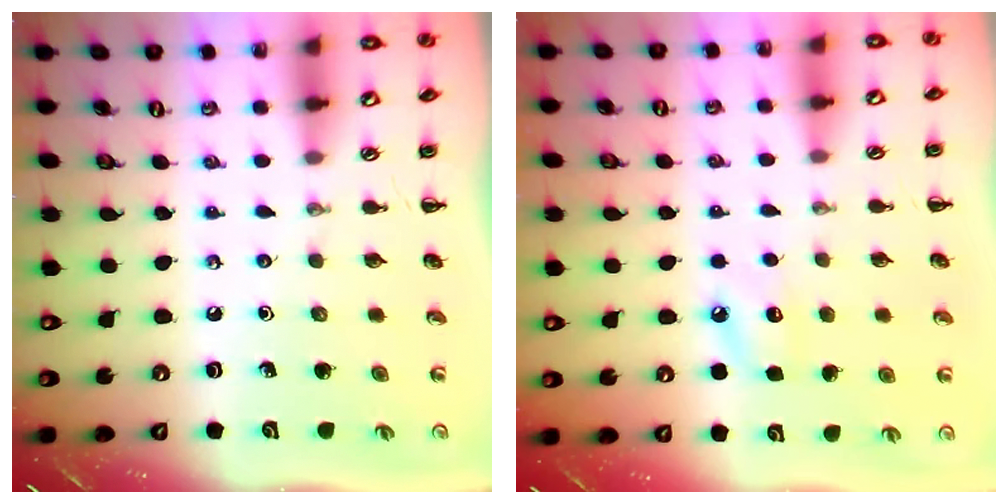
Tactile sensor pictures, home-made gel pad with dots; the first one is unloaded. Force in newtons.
{"total": 7.7, "press": 7.5, "slide": 1.7}